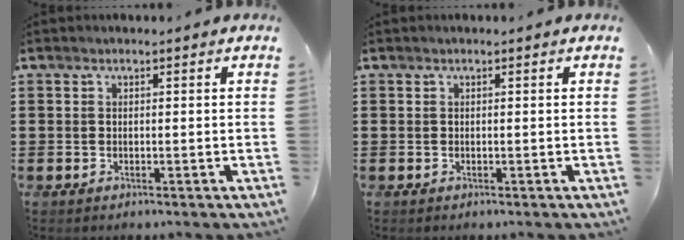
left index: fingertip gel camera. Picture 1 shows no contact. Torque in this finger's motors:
{"motor_torque": [-0.06, -0.08, 0.00, 0.00]}